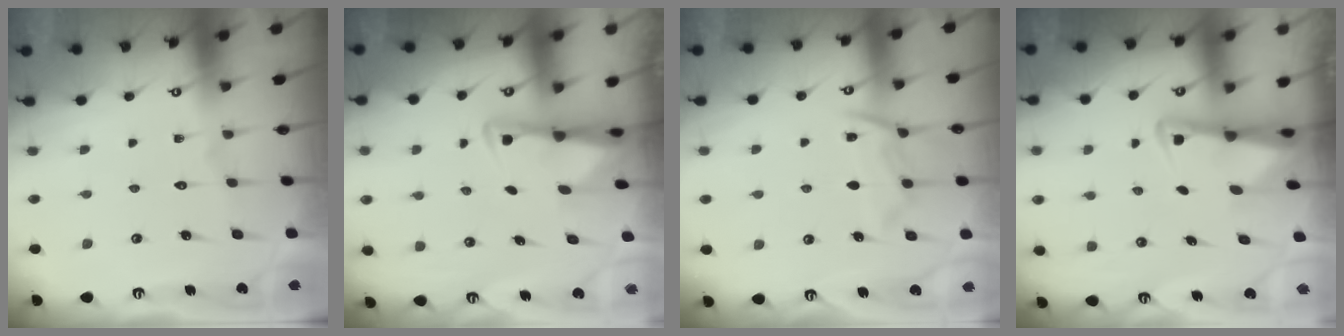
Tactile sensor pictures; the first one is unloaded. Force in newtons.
{"total": 2.9, "press": 2.8, "slide": 0.4}
{"total": 10.3, "press": 10.3, "slide": 1.0}
{"total": 3.0, "press": 3.0, "slide": 0.6}